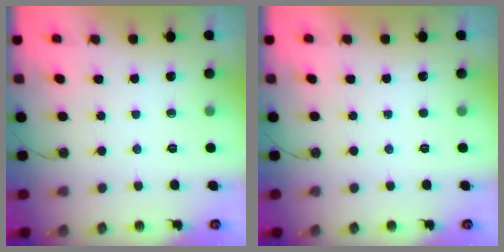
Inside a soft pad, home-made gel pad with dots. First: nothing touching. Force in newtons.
{"total": 0.0}